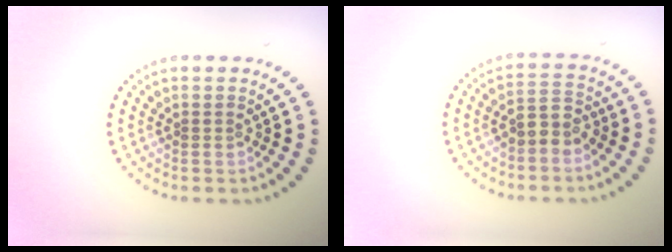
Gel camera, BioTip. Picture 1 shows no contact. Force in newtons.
{"total": 2.4, "press": 2.2, "slide": 1.0}